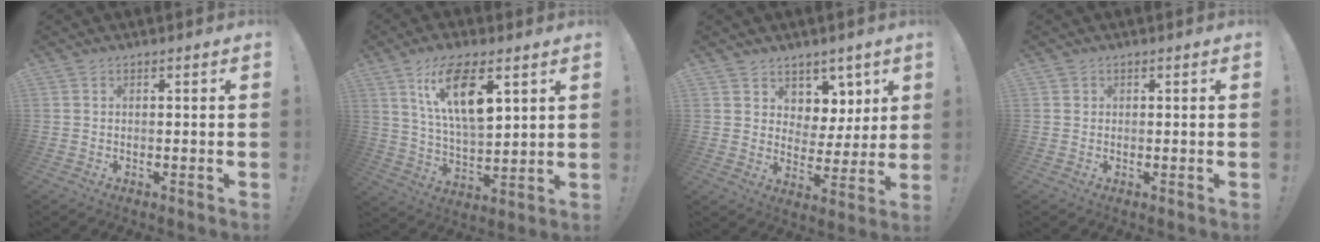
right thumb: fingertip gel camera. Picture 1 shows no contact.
{"total": 14.9, "force": [7.2, 5.7, 11.8], "torque": [-0.217, -0.019, 0.122]}
{"total": 7.5, "force": [5.1, 5.4, 0.6], "torque": [-0.004, -0.050, 0.102]}
{"total": 0.6, "force": [0.3, 0.4, 0.1], "torque": [0.001, 0.000, 0.006]}